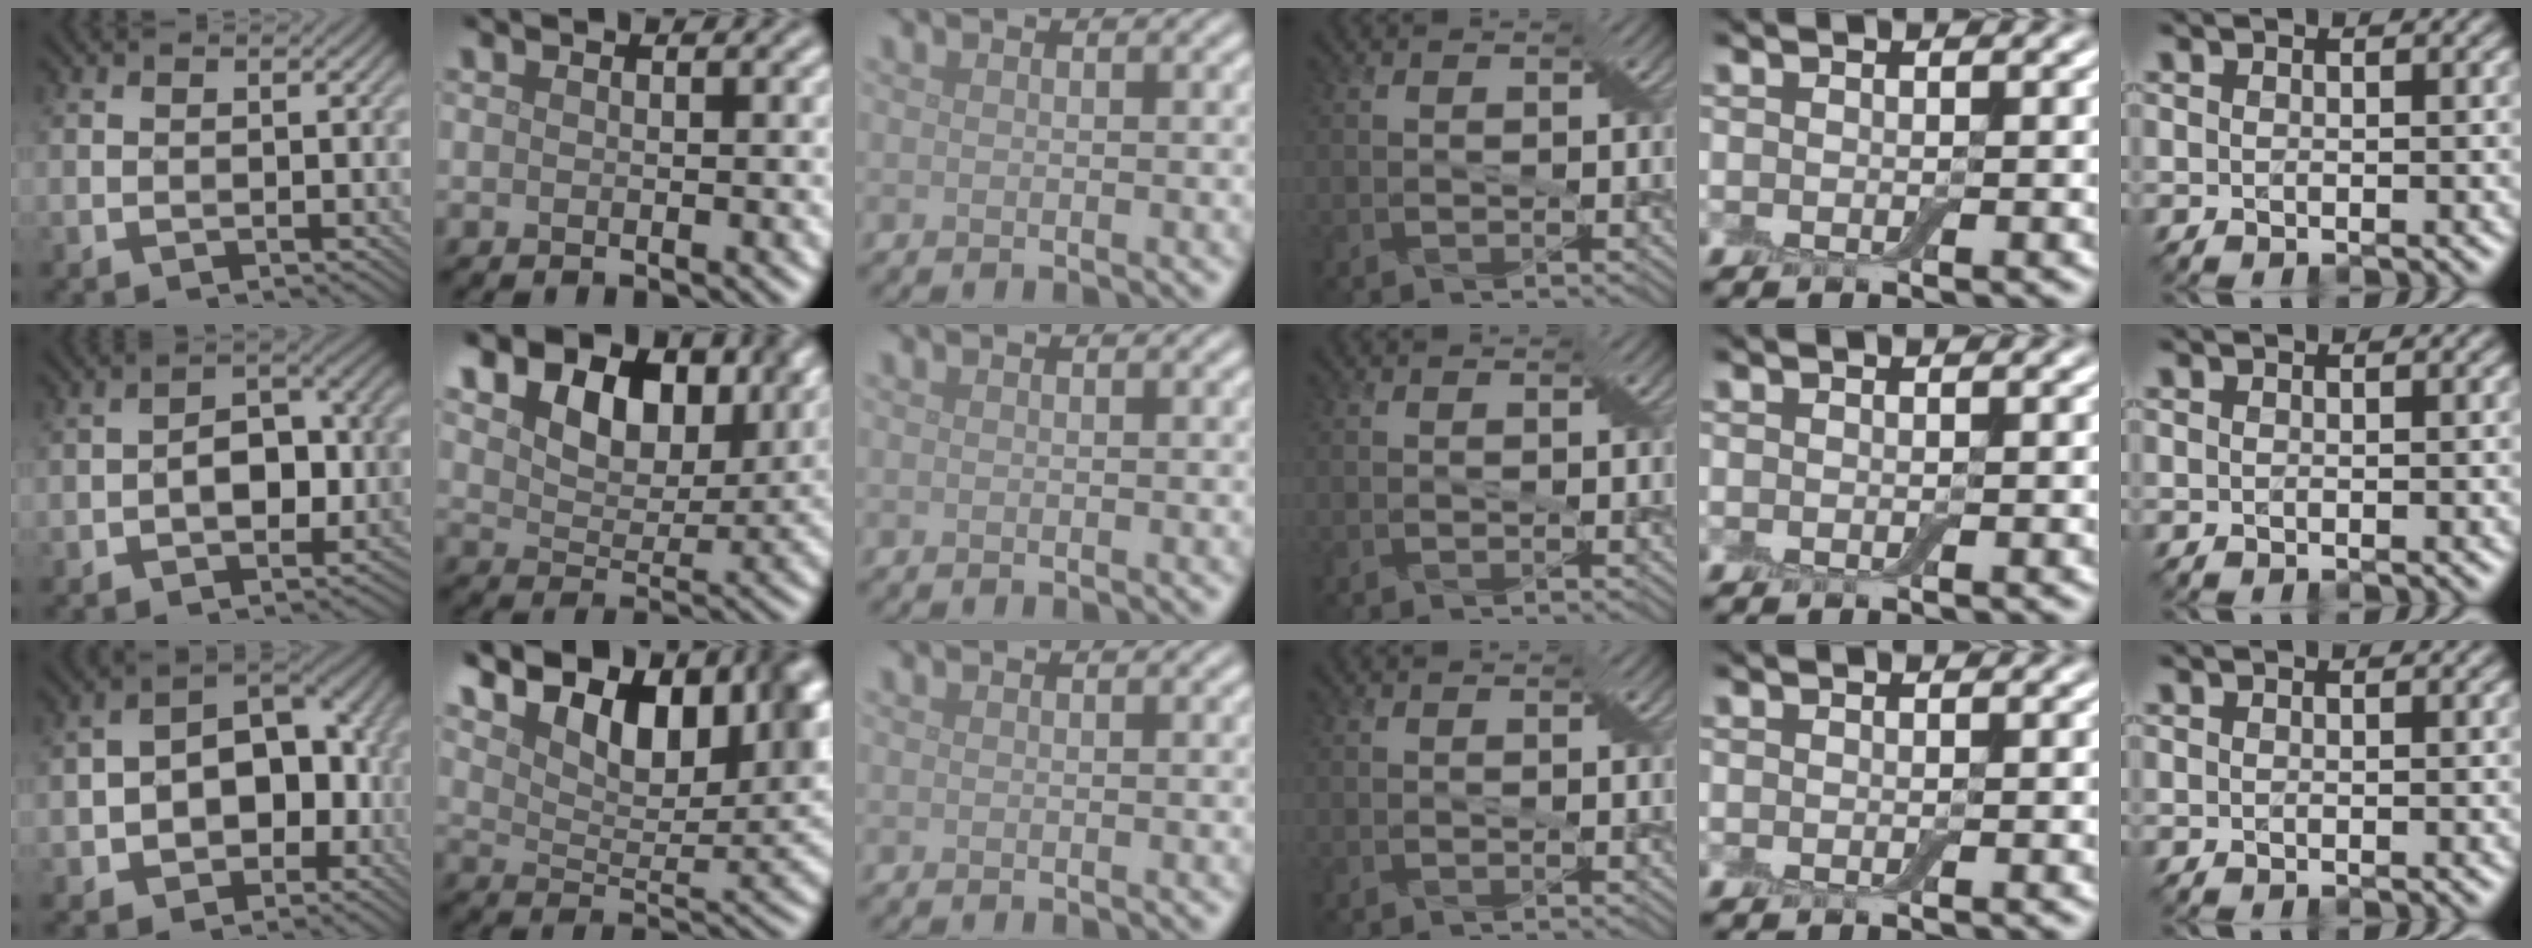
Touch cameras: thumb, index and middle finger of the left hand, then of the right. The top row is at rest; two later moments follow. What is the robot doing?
{"motion": "insert", "object": "backpack"}